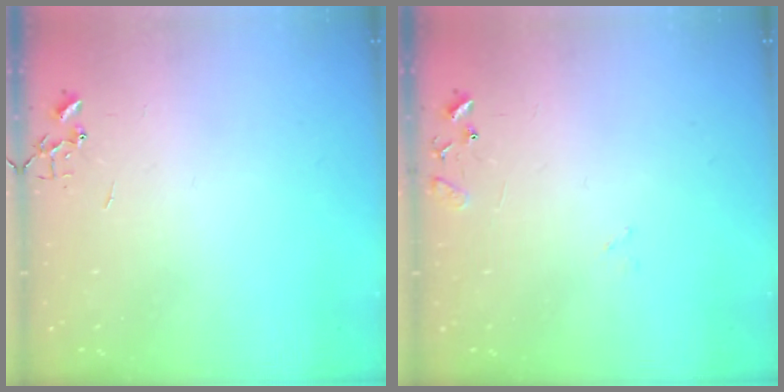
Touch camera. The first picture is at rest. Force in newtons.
{"total": 9.5, "press": 9.5, "slide": 0.9}